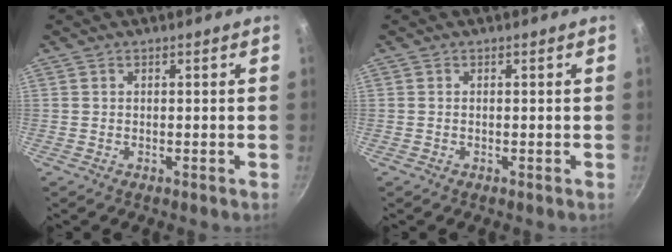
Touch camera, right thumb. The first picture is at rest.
{"total": 0.0}